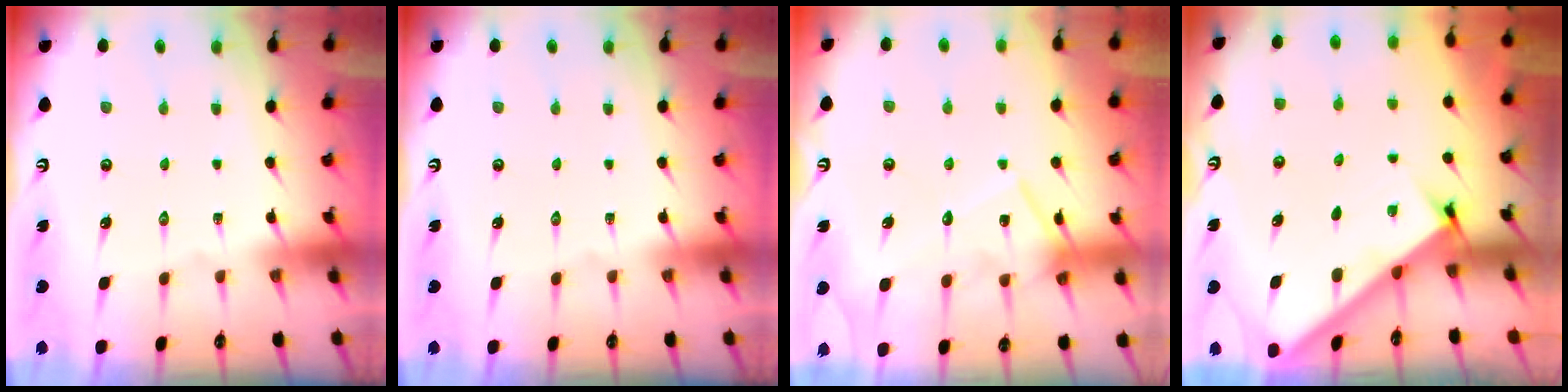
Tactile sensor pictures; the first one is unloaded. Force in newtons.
{"total": 0.0}
{"total": 12.7, "press": 12.7, "slide": 0.7}
{"total": 2.9, "press": 2.9, "slide": 0.1}